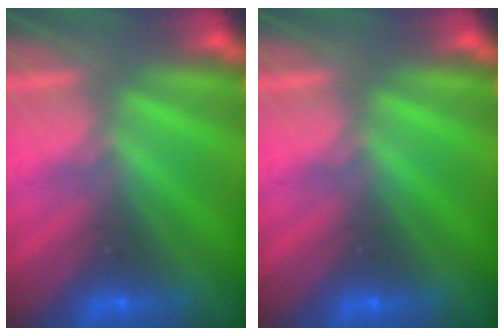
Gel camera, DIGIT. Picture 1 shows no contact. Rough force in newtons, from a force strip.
{"total": 0.0}